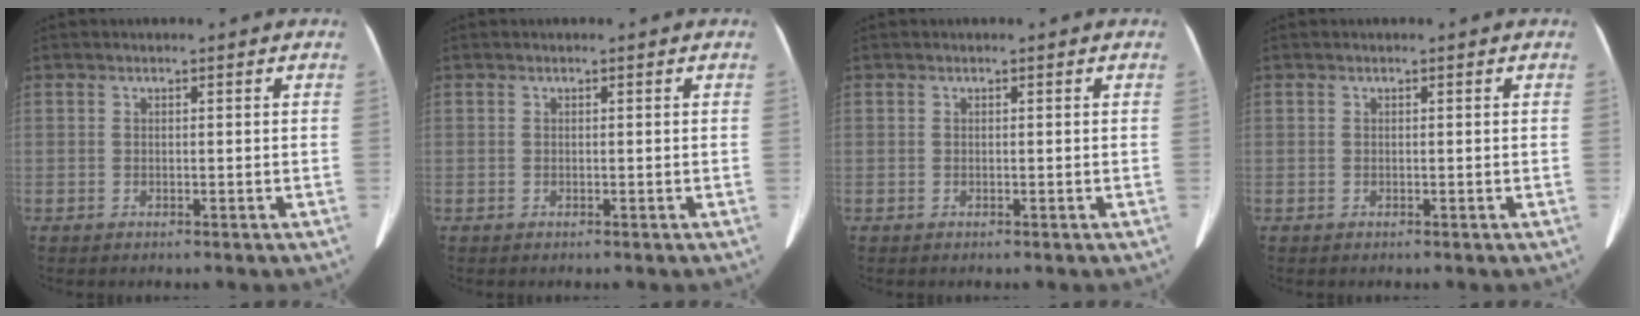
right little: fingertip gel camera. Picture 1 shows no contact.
{"total": 0.0}
{"total": 0.0}
{"total": 0.0}